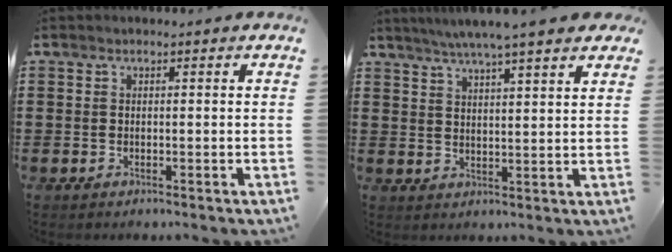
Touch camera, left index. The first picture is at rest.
{"total": 4.9, "force": [4.3, 0.0, 2.5], "torque": [-0.060, -0.009, 0.074]}